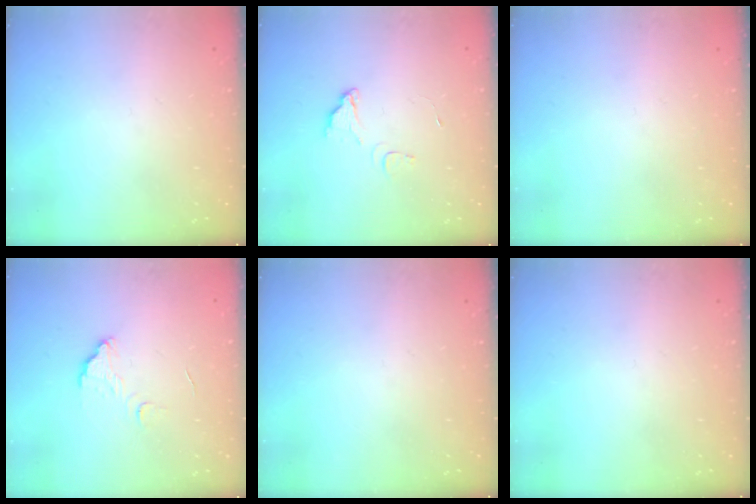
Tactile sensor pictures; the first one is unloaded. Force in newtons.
{"total": 3.9, "press": 3.8, "slide": 0.3}
{"total": 0.0}
{"total": 6.6, "press": 6.6, "slide": 0.5}
{"total": 0.0}
{"total": 0.0}